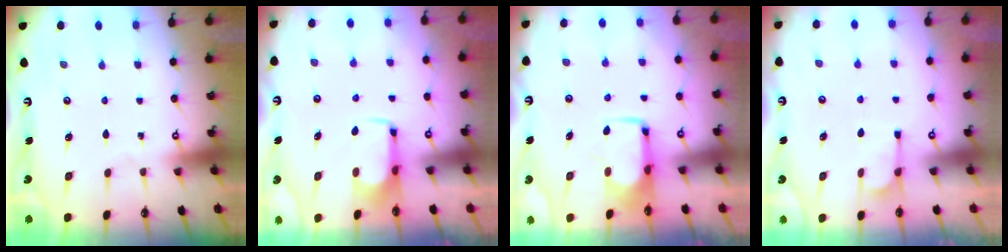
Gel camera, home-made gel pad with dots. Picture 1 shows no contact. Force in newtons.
{"total": 1.9, "press": 1.9, "slide": 0.2}
{"total": 1.7, "press": 1.6, "slide": 0.4}
{"total": 5.9, "press": 5.7, "slide": 1.4}